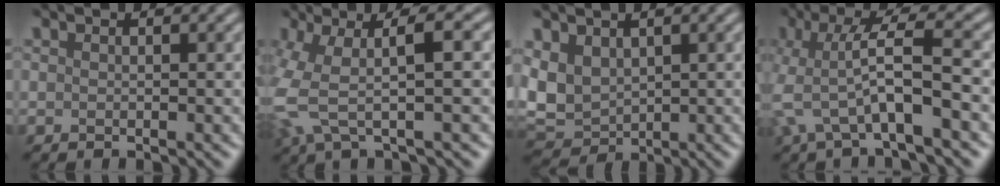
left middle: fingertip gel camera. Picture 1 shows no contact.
{"total": 6.2, "force": [-0.4, 1.6, 5.9], "torque": [-0.141, 0.005, -0.015]}
{"total": 4.8, "force": [0.9, 3.7, 3.0], "torque": [-0.076, -0.005, 0.015]}
{"total": 6.0, "force": [-1.7, 1.2, 5.7], "torque": [-0.119, 0.009, -0.037]}